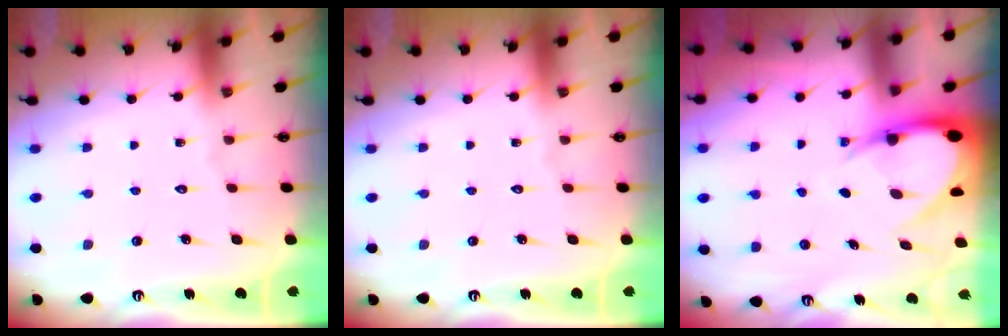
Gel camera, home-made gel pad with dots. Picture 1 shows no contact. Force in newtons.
{"total": 0.0}
{"total": 7.6, "press": 7.5, "slide": 0.8}